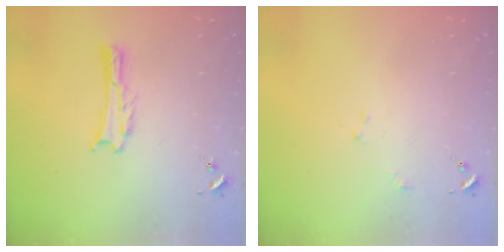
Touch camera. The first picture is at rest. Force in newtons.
{"total": 2.2, "press": 2.2, "slide": 0.2}